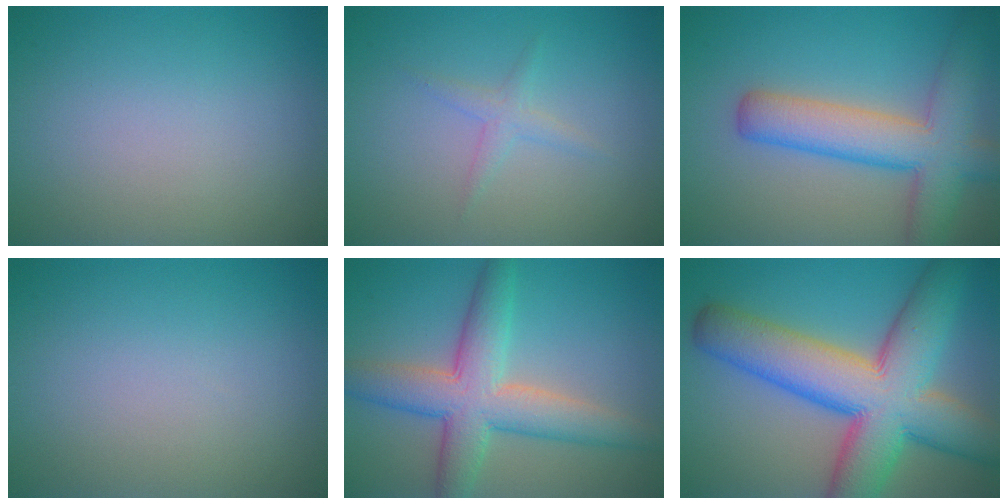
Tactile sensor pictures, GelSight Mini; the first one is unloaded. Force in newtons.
{"total": 1.3, "press": 1.3, "slide": 0.0}
{"total": 7.3, "press": 7.3, "slide": 0.3}
{"total": 0.0}
{"total": 7.2, "press": 7.2, "slide": 0.4}
{"total": 13.2, "press": 13.2, "slide": 0.5}